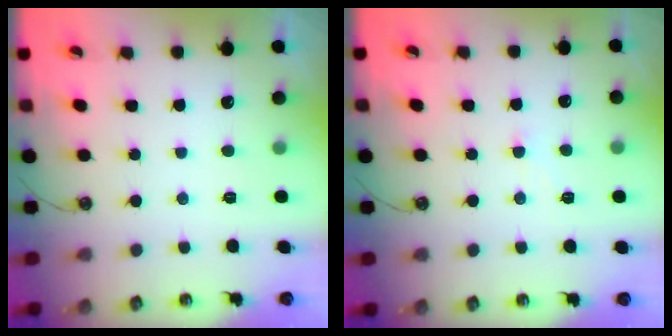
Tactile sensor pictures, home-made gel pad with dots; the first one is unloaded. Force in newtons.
{"total": 1.5, "press": 1.5, "slide": 0.3}